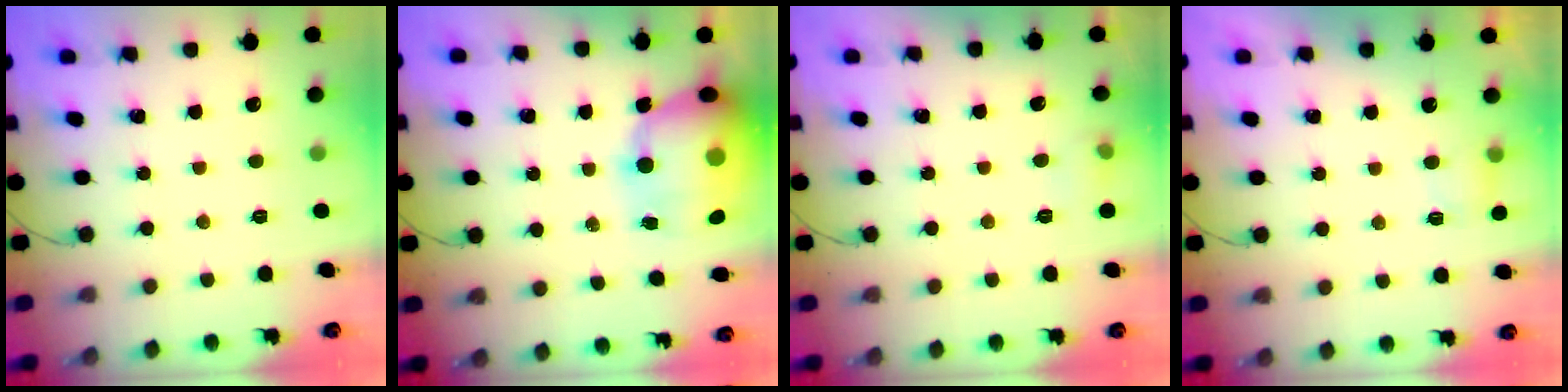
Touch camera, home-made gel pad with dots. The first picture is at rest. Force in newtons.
{"total": 18.7, "press": 18.2, "slide": 4.5}
{"total": 5.5, "press": 5.2, "slide": 1.6}
{"total": 3.8, "press": 3.6, "slide": 1.1}